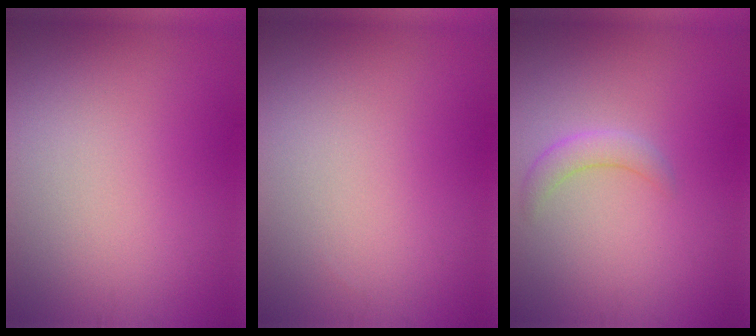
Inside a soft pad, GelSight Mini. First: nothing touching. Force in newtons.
{"total": 0.0}
{"total": 1.8, "press": 1.8, "slide": 0.2}